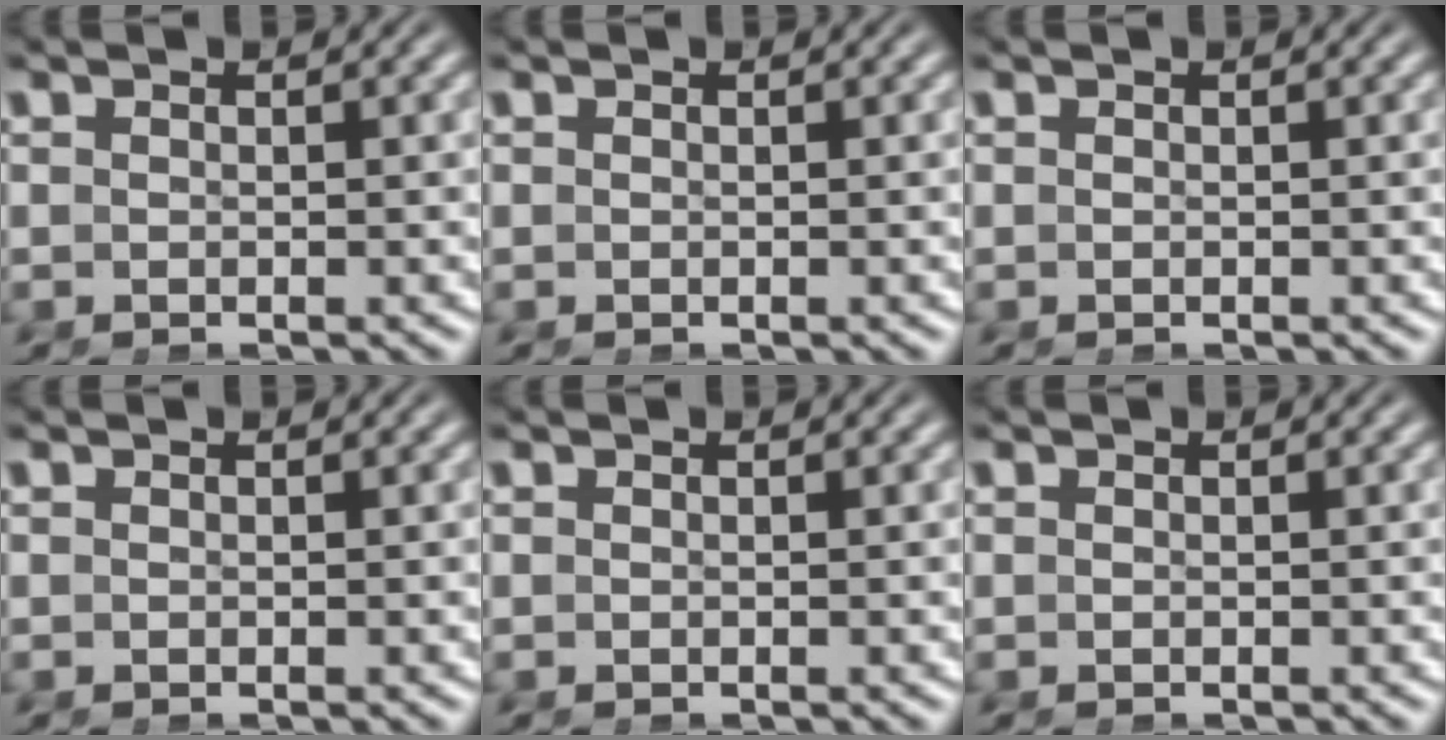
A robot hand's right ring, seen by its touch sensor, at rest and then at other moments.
{"total": 0.0}
{"total": 0.0}
{"total": 0.0}
{"total": 0.0}
{"total": 0.0}